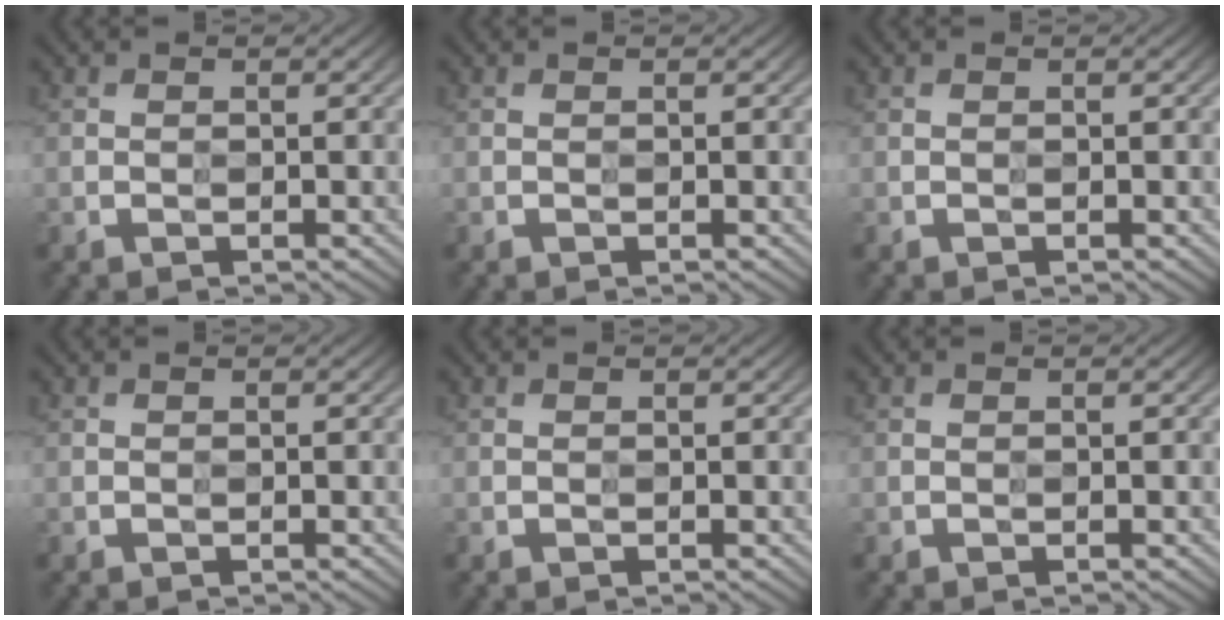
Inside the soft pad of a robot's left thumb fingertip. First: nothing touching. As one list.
[{"total": 0.0}, {"total": 0.0}, {"total": 0.0}, {"total": 0.0}, {"total": 0.0}]